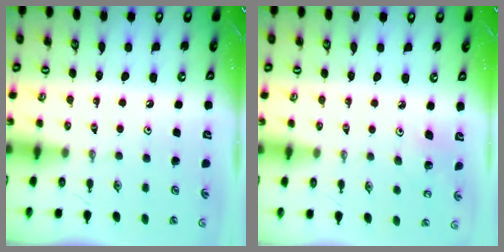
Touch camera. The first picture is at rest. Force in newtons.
{"total": 4.4, "press": 4.4, "slide": 0.4}